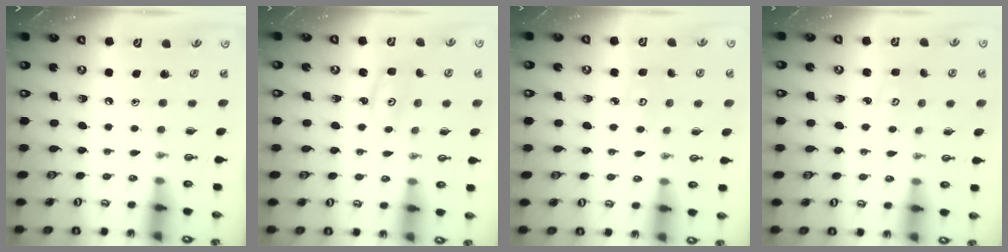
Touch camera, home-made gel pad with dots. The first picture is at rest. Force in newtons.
{"total": 2.6, "press": 2.6, "slide": 0.3}
{"total": 4.8, "press": 4.8, "slide": 0.6}
{"total": 2.8, "press": 2.8, "slide": 0.3}